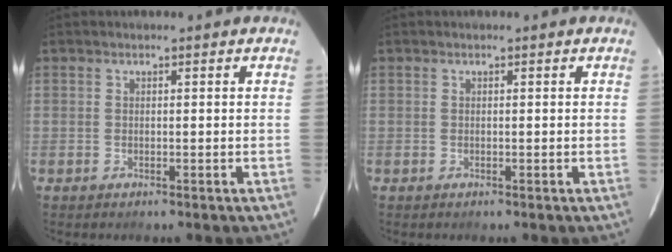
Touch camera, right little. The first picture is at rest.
{"total": 0.0}